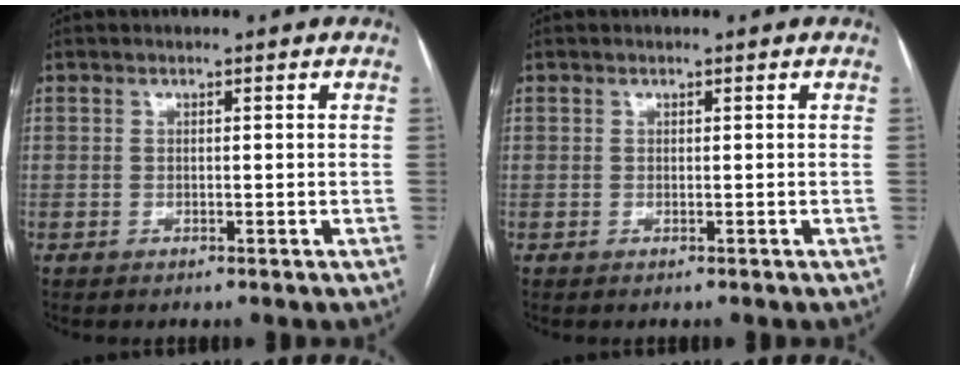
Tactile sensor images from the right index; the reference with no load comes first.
{"total": 0.0}